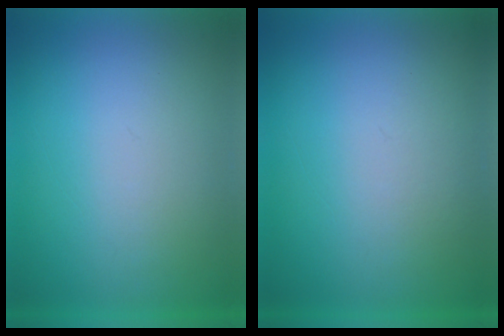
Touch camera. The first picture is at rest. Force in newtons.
{"total": 1.3}